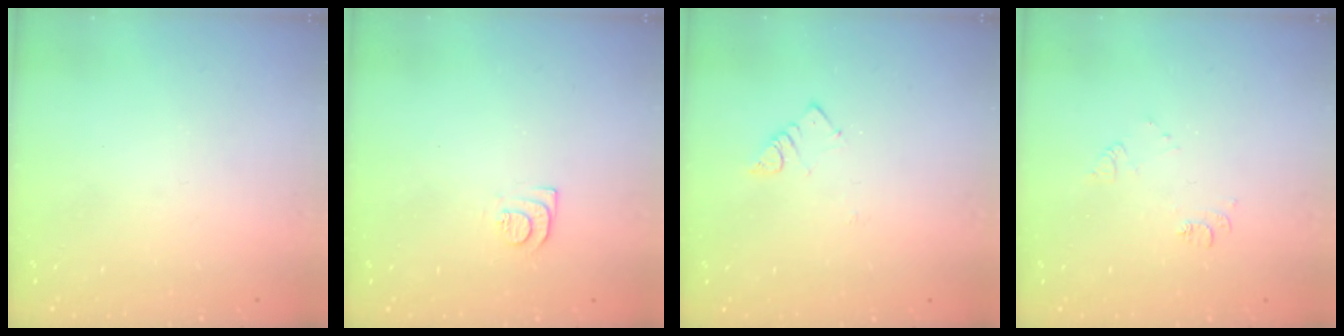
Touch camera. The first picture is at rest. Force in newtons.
{"total": 6.7, "press": 6.6, "slide": 0.7}
{"total": 3.2, "press": 3.2, "slide": 0.3}
{"total": 6.9, "press": 6.8, "slide": 0.8}